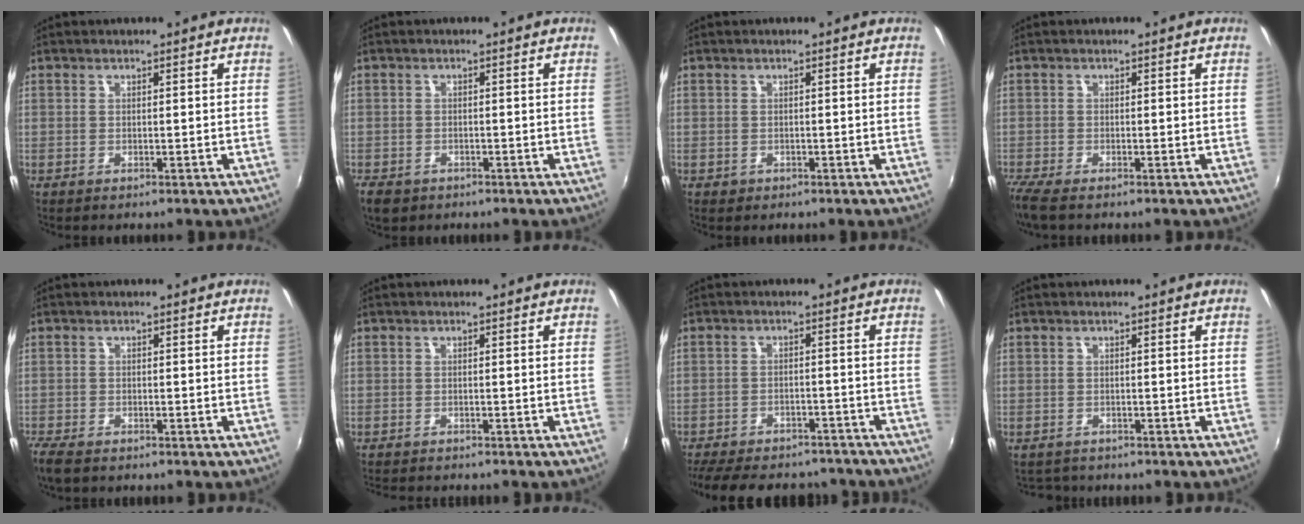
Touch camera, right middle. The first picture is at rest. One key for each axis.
{"total": 4.0, "fx": -2.6, "fy": 2.6, "fz": 1.7, "tx": -0.045, "ty": -0.011, "tz": -0.044}
{"total": 1.0, "fx": -0.5, "fy": 0.8, "fz": 0.2, "tx": -0.005, "ty": -0.004, "tz": -0.005}
{"total": 3.5, "fx": -2.8, "fy": 0.5, "fz": 2.0, "tx": -0.054, "ty": -0.017, "tz": -0.059}
{"total": 4.2, "fx": -3.4, "fy": 1.4, "fz": 2.0, "tx": -0.055, "ty": -0.018, "tz": -0.071}
{"total": 3.0, "fx": -2.9, "fy": 0.5, "fz": 0.8, "tx": -0.025, "ty": -0.017, "tz": -0.050}
{"total": 19.9, "fx": -16.7, "fy": 7.3, "fz": 7.8, "tx": -0.176, "ty": -0.001, "tz": -0.223}
{"total": 2.0, "fx": -1.8, "fy": 1.0, "fz": 0.0, "tx": -0.006, "ty": -0.006, "tz": -0.029}